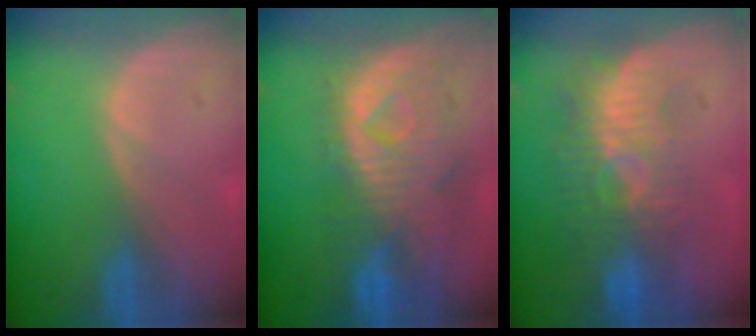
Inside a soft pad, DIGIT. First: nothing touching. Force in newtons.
{"total": 11.1, "press": 9.7, "slide": 5.5}
{"total": 9.5, "press": 8.8, "slide": 3.7}